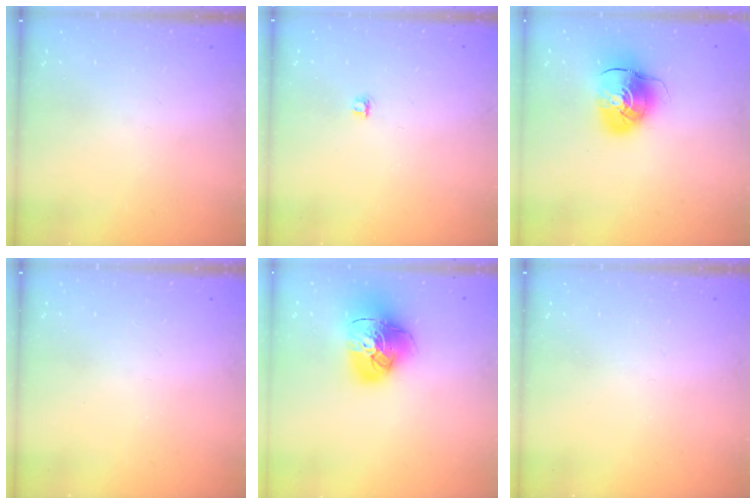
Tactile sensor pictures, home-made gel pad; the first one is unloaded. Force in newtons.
{"total": 3.8, "press": 3.8, "slide": 0.5}
{"total": 10.2, "press": 10.1, "slide": 1.3}
{"total": 0.0}
{"total": 15.5, "press": 15.4, "slide": 1.8}
{"total": 0.0}